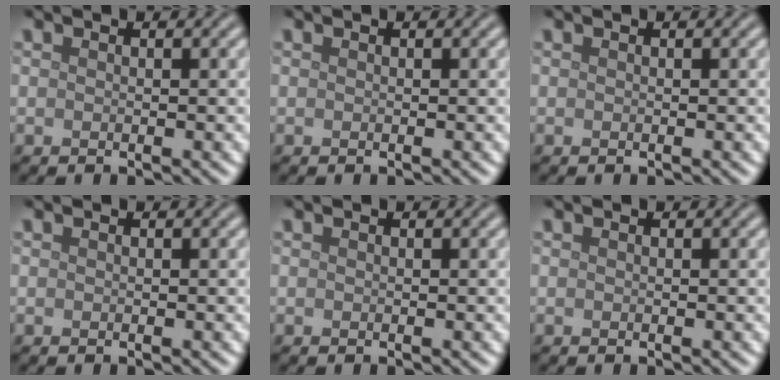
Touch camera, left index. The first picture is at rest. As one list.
[{"total": 0.0}, {"total": 0.0}, {"total": 0.0}, {"total": 0.0}, {"total": 0.0}]